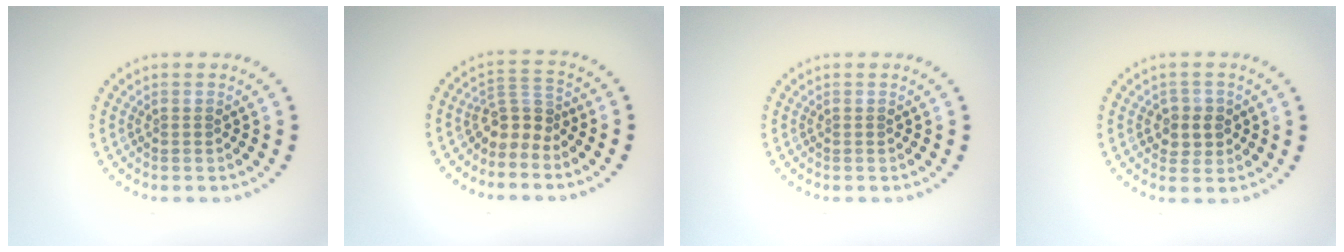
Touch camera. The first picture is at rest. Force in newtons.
{"total": 2.7, "press": 2.0, "slide": 1.9}
{"total": 0.0}
{"total": 2.2, "press": 2.1, "slide": 0.7}